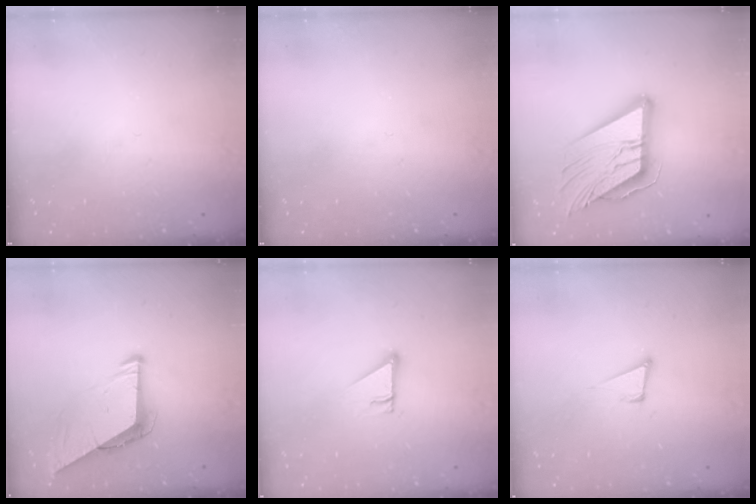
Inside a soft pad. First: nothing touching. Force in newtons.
{"total": 0.0}
{"total": 18.2, "press": 18.1, "slide": 2.0}
{"total": 7.1, "press": 7.1, "slide": 0.5}
{"total": 2.7, "press": 2.7, "slide": 0.0}
{"total": 5.2, "press": 4.2, "slide": 3.1}